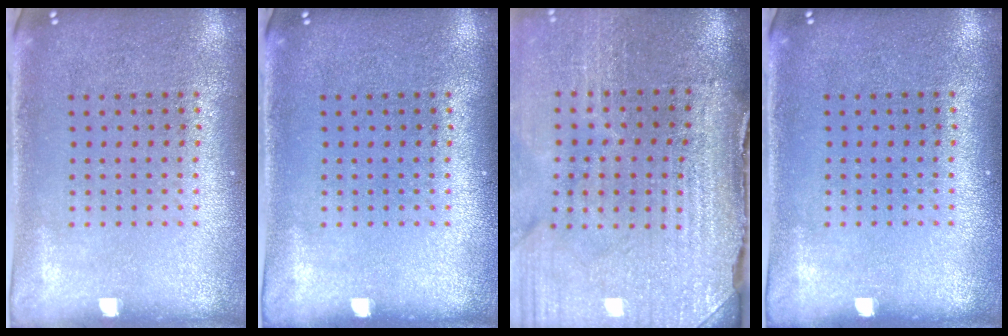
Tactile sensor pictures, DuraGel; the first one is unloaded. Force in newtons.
{"total": 0.0}
{"total": 4.4, "press": 3.9, "slide": 2.2}
{"total": 0.0}